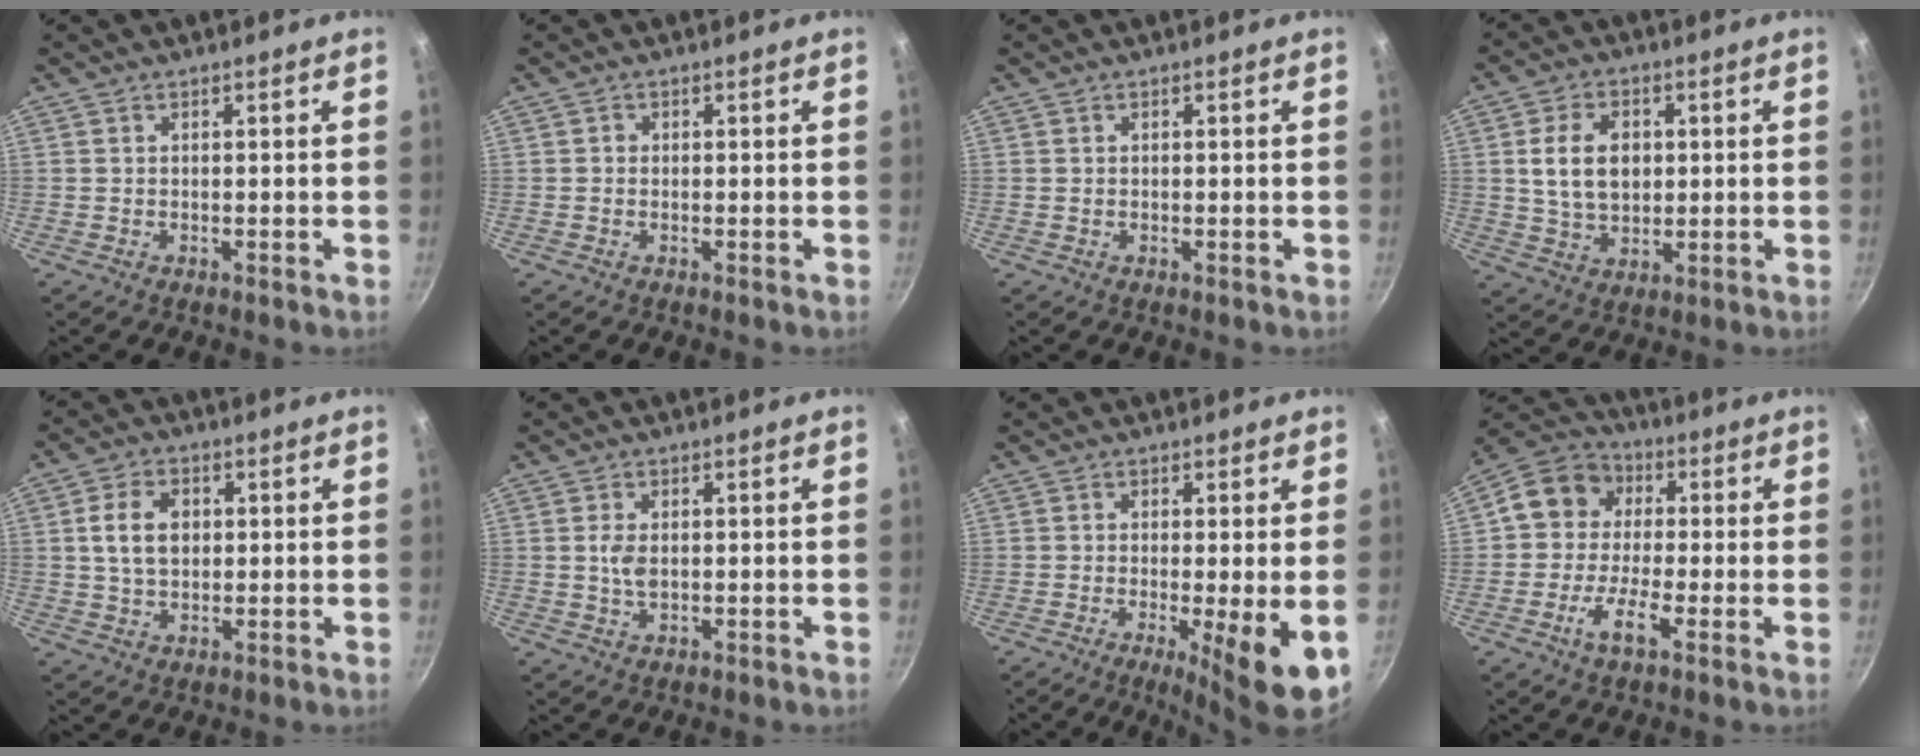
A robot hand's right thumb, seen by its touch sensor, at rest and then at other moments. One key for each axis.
{"total": 0.6, "fx": 0.0, "fy": 0.6, "fz": 0.2, "tx": 0.001, "ty": 0.003, "tz": -0.002}
{"total": 0.0}
{"total": 10.0, "fx": 1.4, "fy": 6.9, "fz": 7.0, "tx": -0.106, "ty": 0.000, "tz": 0.027}
{"total": 7.5, "fx": 1.1, "fy": 5.2, "fz": 5.2, "tx": -0.081, "ty": 0.007, "tz": 0.018}
{"total": 3.3, "fx": 0.2, "fy": 2.0, "fz": 2.6, "tx": -0.047, "ty": -0.004, "tz": 0.005}
{"total": 7.9, "fx": -1.9, "fy": 0.8, "fz": 7.7, "tx": -0.111, "ty": -0.010, "tz": -0.024}
{"total": 11.3, "fx": -2.0, "fy": 8.0, "fz": 7.7, "tx": -0.118, "ty": 0.040, "tz": -0.061}